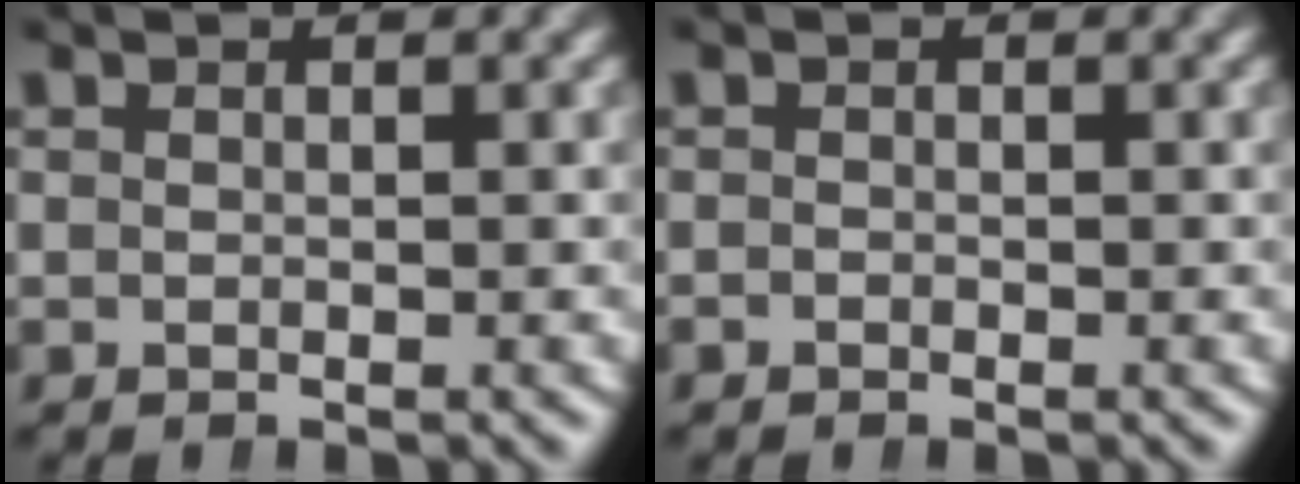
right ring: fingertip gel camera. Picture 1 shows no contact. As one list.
[{"total": 0.6, "force": [-0.6, 0.2, -0.2], "torque": [0.008, -0.005, -0.008]}]